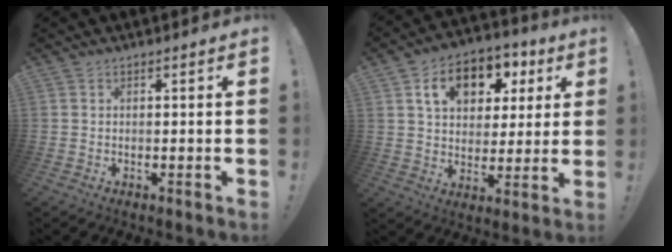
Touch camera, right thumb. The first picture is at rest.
{"total": 14.2, "force": [6.0, 9.9, 8.3], "torque": [-0.122, -0.018, 0.107]}